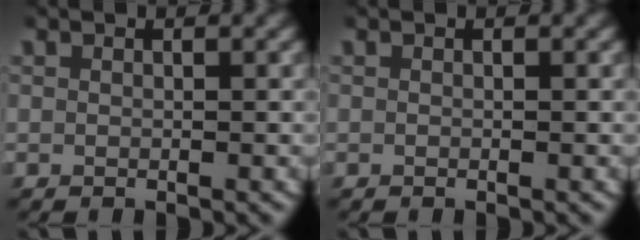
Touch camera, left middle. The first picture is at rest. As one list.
[{"total": 0.0}]